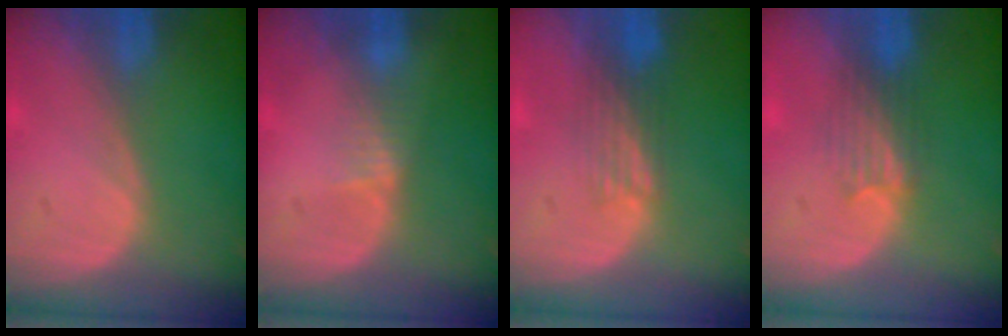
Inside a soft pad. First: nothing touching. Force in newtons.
{"total": 1.8, "press": 1.5, "slide": 1.0}
{"total": 4.0, "press": 3.3, "slide": 2.2}
{"total": 3.2, "press": 3.0, "slide": 1.2}